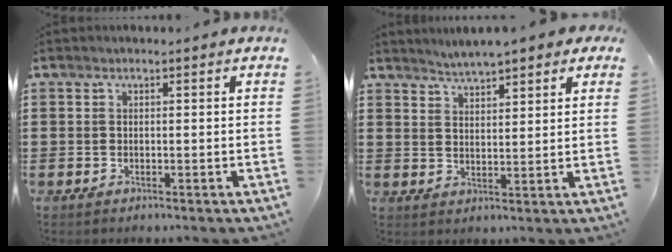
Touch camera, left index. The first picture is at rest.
{"total": 3.4, "force": [3.3, 0.4, 0.7], "torque": [-0.027, -0.006, 0.056]}